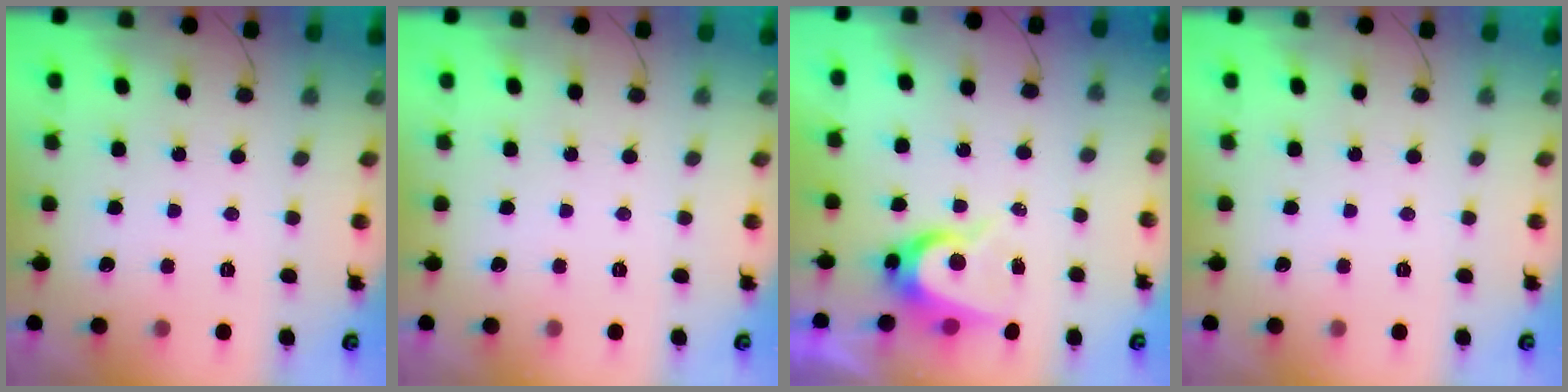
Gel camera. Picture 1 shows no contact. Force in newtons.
{"total": 0.0}
{"total": 8.8, "press": 8.8, "slide": 0.4}
{"total": 0.0}